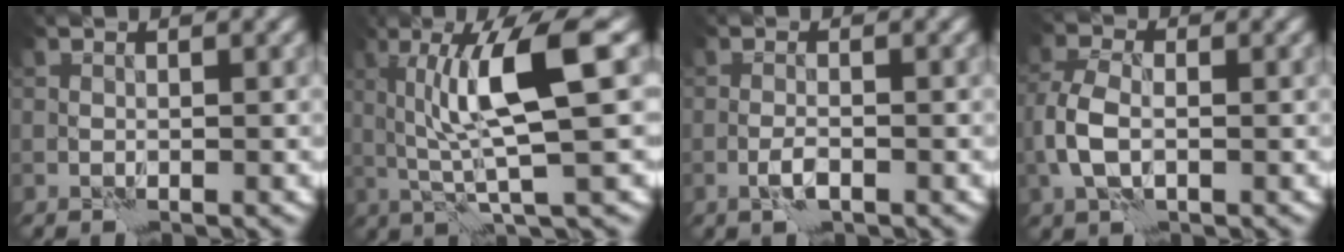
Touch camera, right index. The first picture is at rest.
{"total": 7.6, "force": [1.9, 1.2, 7.3], "torque": [-0.119, 0.002, 0.035]}
{"total": 1.2, "force": [-0.5, 0.1, 1.0], "torque": [-0.022, 0.000, -0.013]}
{"total": 3.6, "force": [-0.5, 2.1, 2.9], "torque": [-0.070, 0.001, -0.015]}